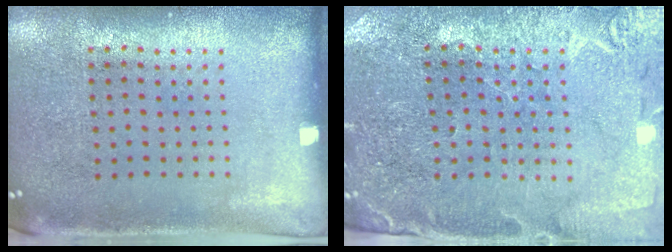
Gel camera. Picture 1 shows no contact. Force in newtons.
{"total": 0.7, "press": 0.7, "slide": 0.3}